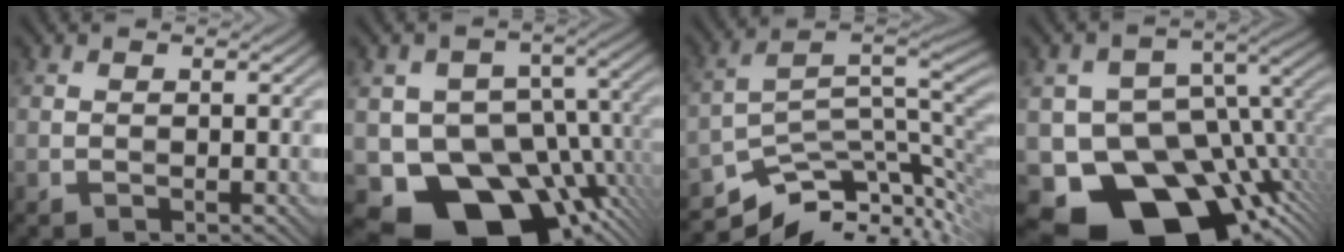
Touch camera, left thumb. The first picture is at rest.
{"total": 16.5, "force": [-7.2, 11.8, 9.1], "torque": [-0.143, -0.024, -0.100]}
{"total": 10.5, "force": [-4.6, 4.9, 8.0], "torque": [-0.138, -0.010, -0.068]}
{"total": 17.8, "force": [-8.9, 12.0, 9.6], "torque": [-0.161, -0.050, -0.127]}